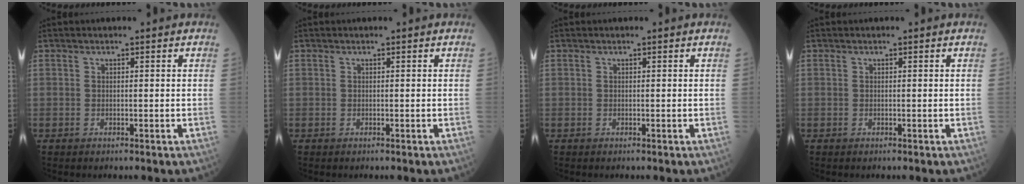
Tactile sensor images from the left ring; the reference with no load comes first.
{"total": 0.0}
{"total": 0.0}
{"total": 0.0}